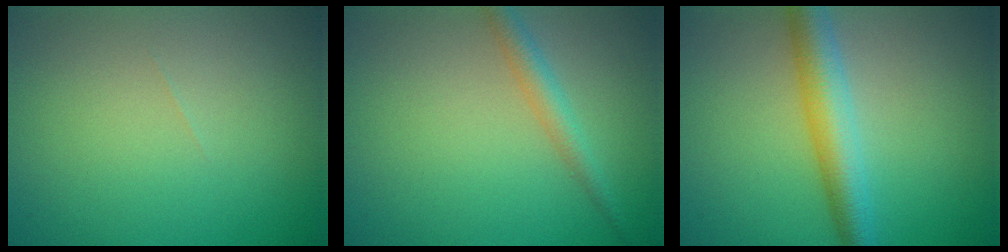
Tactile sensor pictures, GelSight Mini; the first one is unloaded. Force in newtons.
{"total": 2.2, "press": 2.2, "slide": 0.1}
{"total": 4.8, "press": 4.8, "slide": 0.1}